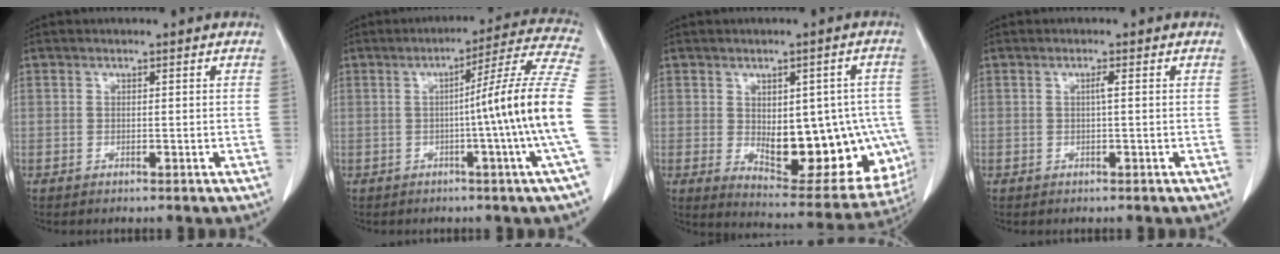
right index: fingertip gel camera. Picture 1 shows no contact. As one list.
[{"total": 15.3, "force": [-2.1, -3.2, 14.8], "torque": [-0.193, 0.001, -0.039]}, {"total": 18.2, "force": [-2.7, 8.7, 15.8], "torque": [-0.164, 0.011, -0.004]}, {"total": 0.9, "force": [0.1, -0.1, 0.8], "torque": [-0.015, 0.002, 0.001]}]